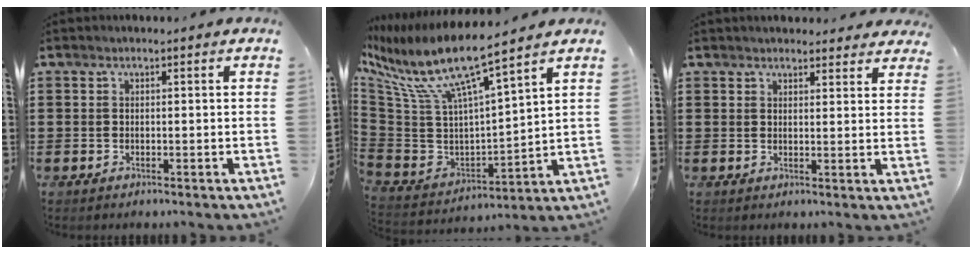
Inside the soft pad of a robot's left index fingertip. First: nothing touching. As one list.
[{"total": 10.8, "force": [7.2, 1.6, 7.9], "torque": [-0.182, -0.054, 0.115]}, {"total": 2.7, "force": [2.6, 0.5, 0.3], "torque": [-0.004, -0.007, 0.048]}]